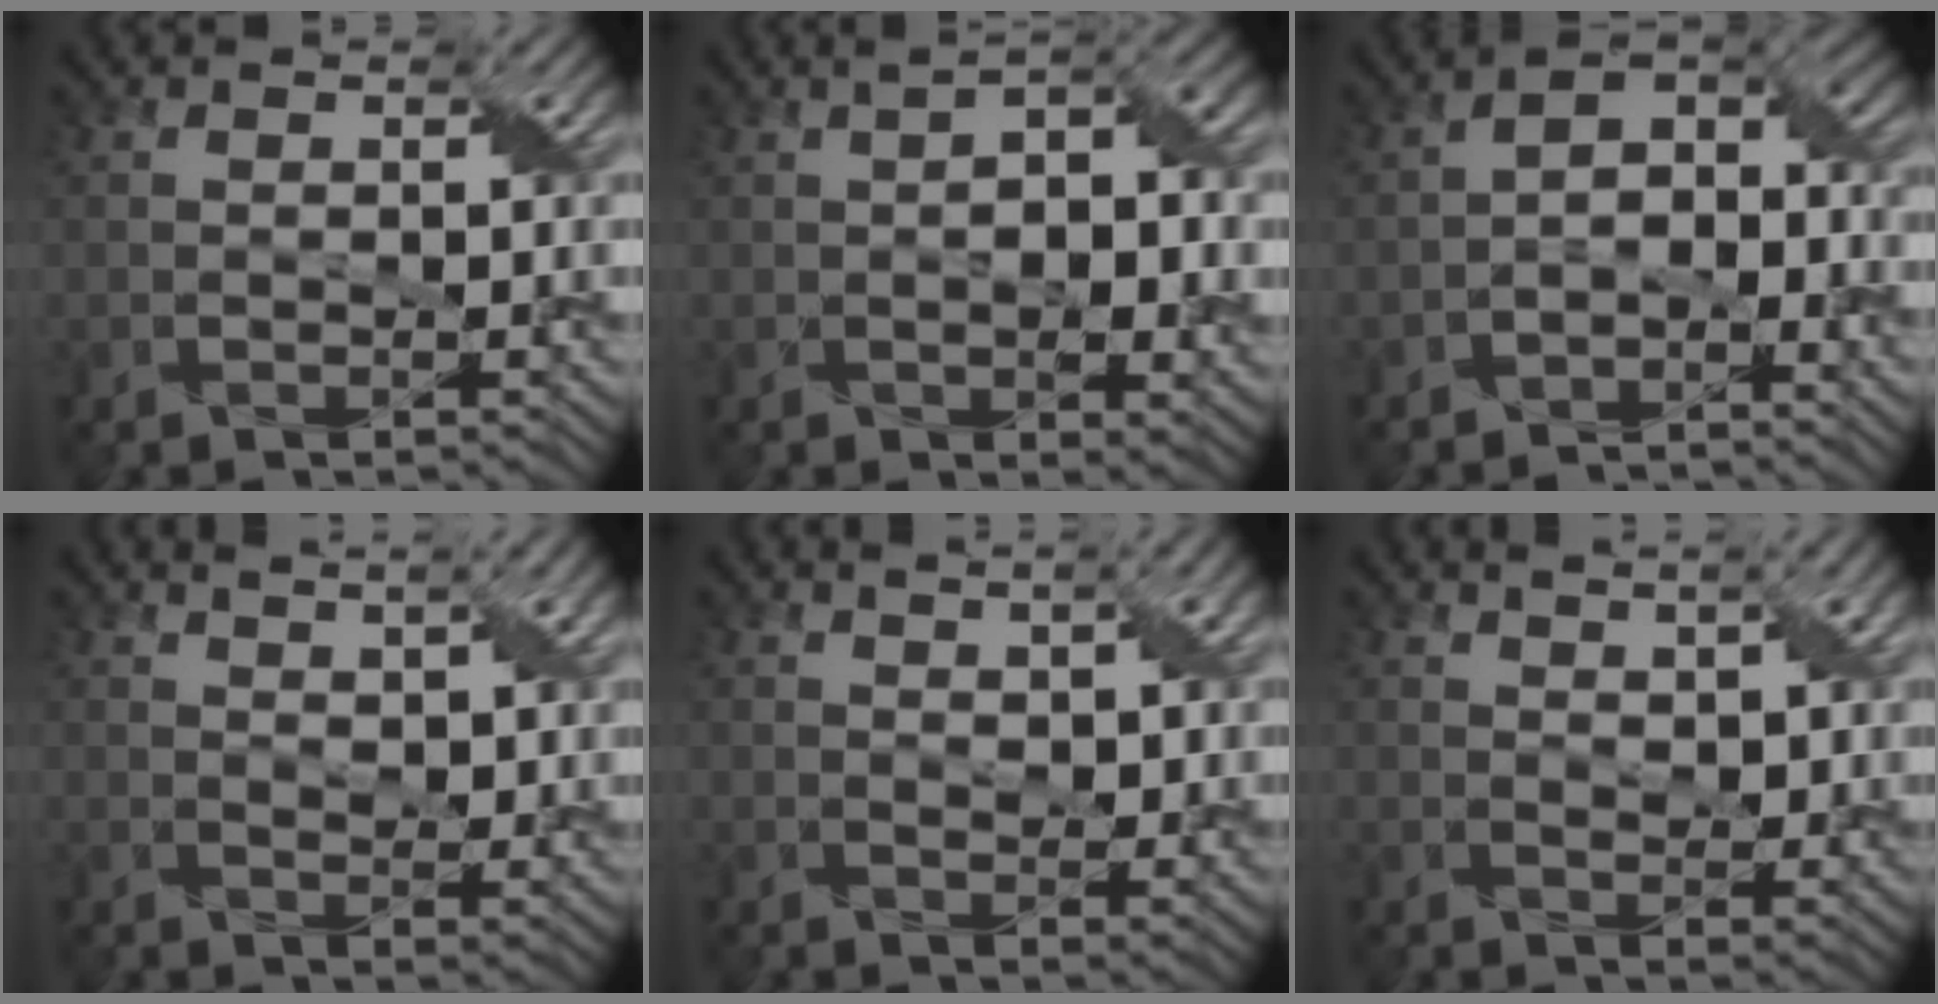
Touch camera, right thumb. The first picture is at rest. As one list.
[{"total": 6.6, "force": [0.3, 3.2, 5.8], "torque": [-0.087, -0.001, 0.011]}, {"total": 5.7, "force": [-2.8, 2.9, 4.0], "torque": [-0.055, 0.007, -0.061]}, {"total": 4.7, "force": [3.1, 1.7, 3.0], "torque": [-0.056, -0.005, 0.061]}, {"total": 3.8, "force": [2.2, 1.7, 2.6], "torque": [-0.052, -0.002, 0.044]}, {"total": 4.0, "force": [2.7, 1.6, 2.5], "torque": [-0.050, -0.004, 0.054]}]